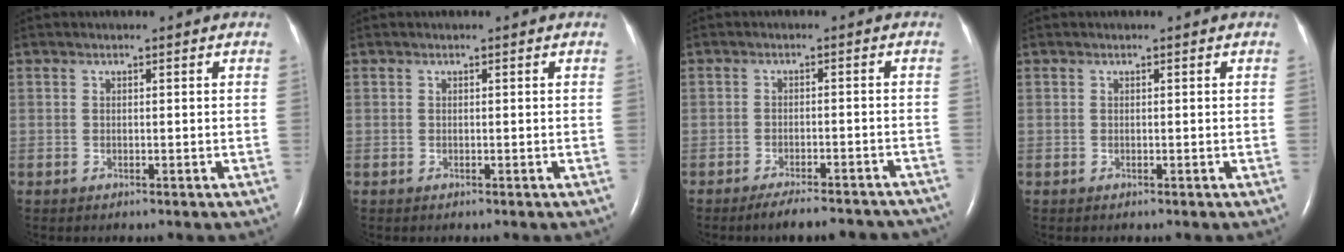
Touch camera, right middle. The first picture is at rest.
{"total": 0.0}
{"total": 11.7, "force": [-10.6, 2.3, 4.3], "torque": [-0.048, 0.006, -0.129]}
{"total": 0.0}